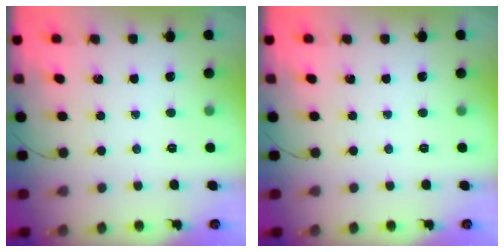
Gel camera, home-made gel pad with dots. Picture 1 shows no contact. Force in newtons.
{"total": 0.0}